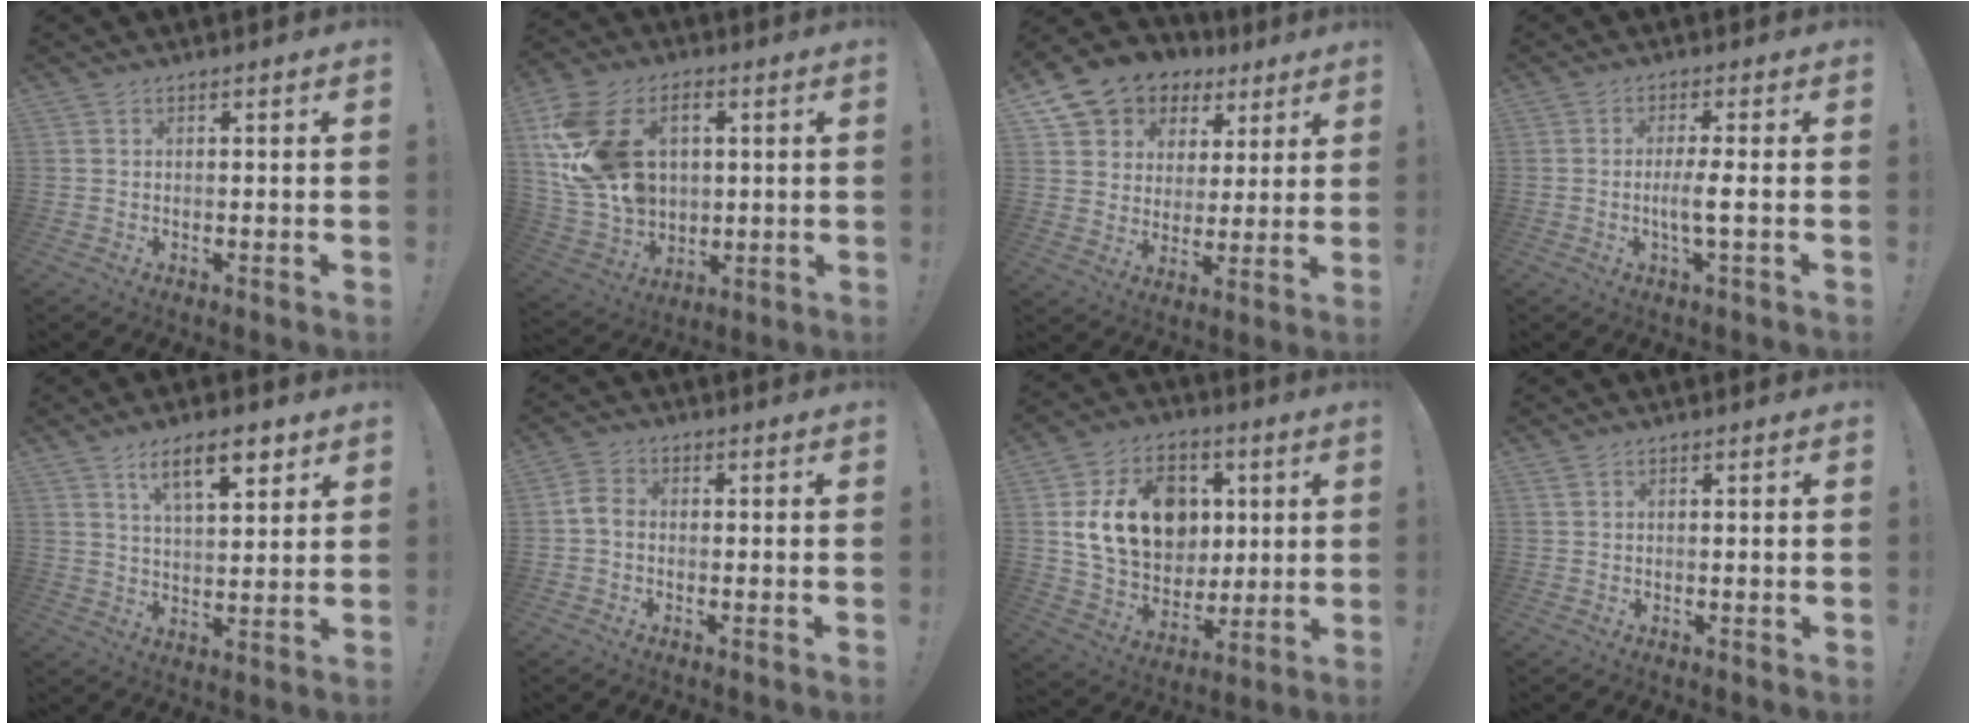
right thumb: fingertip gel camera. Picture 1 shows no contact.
{"total": 20.6, "force": [5.4, 14.8, 13.2], "torque": [-0.255, -0.018, 0.107]}
{"total": 10.7, "force": [6.4, 8.1, 2.6], "torque": [-0.042, -0.049, 0.129]}
{"total": 5.3, "force": [-1.0, 0.4, 5.2], "torque": [-0.099, -0.002, -0.020]}
{"total": 11.2, "force": [6.3, 4.2, 8.3], "torque": [-0.126, -0.018, 0.107]}
{"total": 4.0, "force": [-0.8, 3.0, 2.6], "torque": [-0.051, 0.013, -0.013]}
{"total": 19.8, "force": [4.7, 15.7, 11.1], "torque": [-0.179, -0.006, 0.107]}
{"total": 0.9, "force": [0.4, -0.2, 0.8], "torque": [-0.022, 0.001, 0.007]}